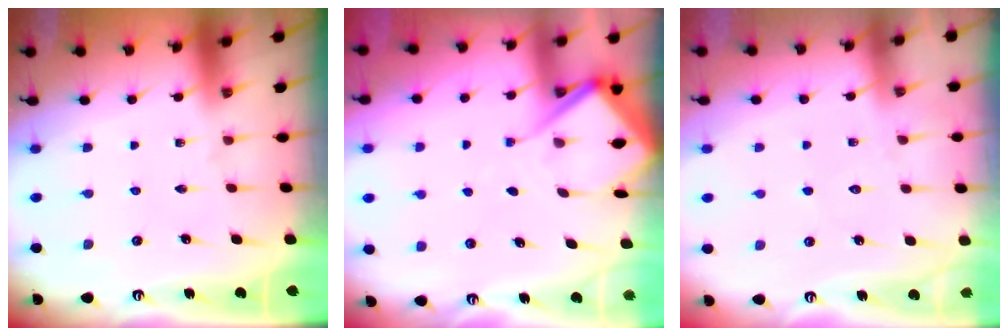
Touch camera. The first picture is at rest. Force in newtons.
{"total": 6.6, "press": 6.6, "slide": 0.6}
{"total": 5.4, "press": 5.3, "slide": 0.6}